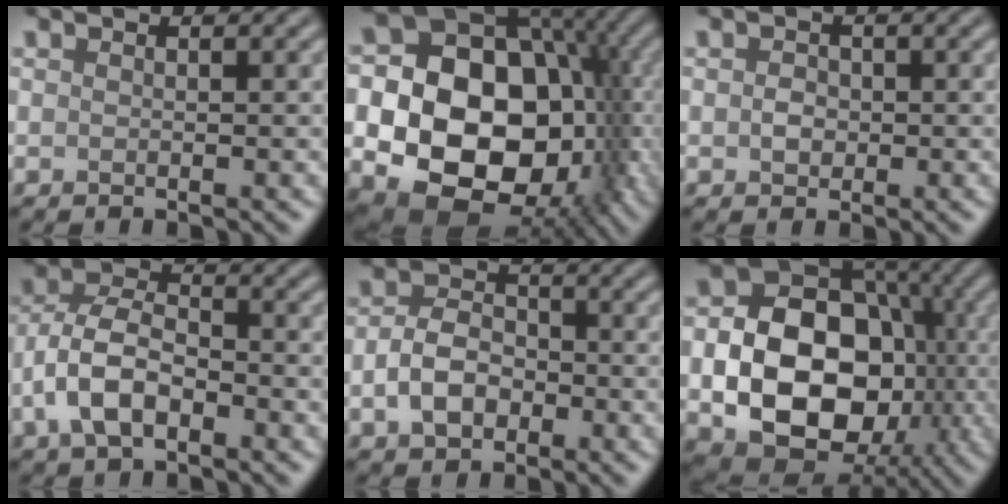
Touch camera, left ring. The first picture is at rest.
{"total": 19.0, "force": [-2.0, 15.0, 11.4], "torque": [-0.152, -0.024, -0.039]}
{"total": 1.5, "force": [-0.1, 1.2, 0.9], "torque": [-0.016, -0.002, -0.006]}
{"total": 5.8, "force": [-2.1, 3.2, 4.3], "torque": [-0.087, 0.006, -0.048]}
{"total": 4.1, "force": [-1.3, 2.8, 2.7], "torque": [-0.051, 0.003, -0.031]}
{"total": 13.7, "force": [-2.3, 10.1, 9.0], "torque": [-0.137, -0.016, -0.046]}